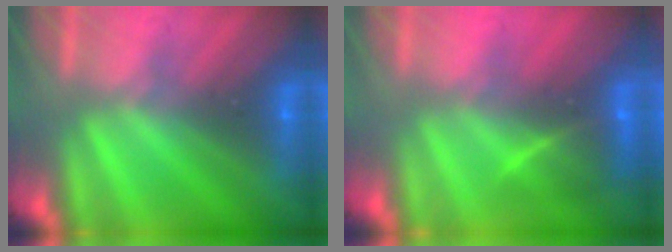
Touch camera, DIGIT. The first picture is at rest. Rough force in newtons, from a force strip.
{"total": 2.8}